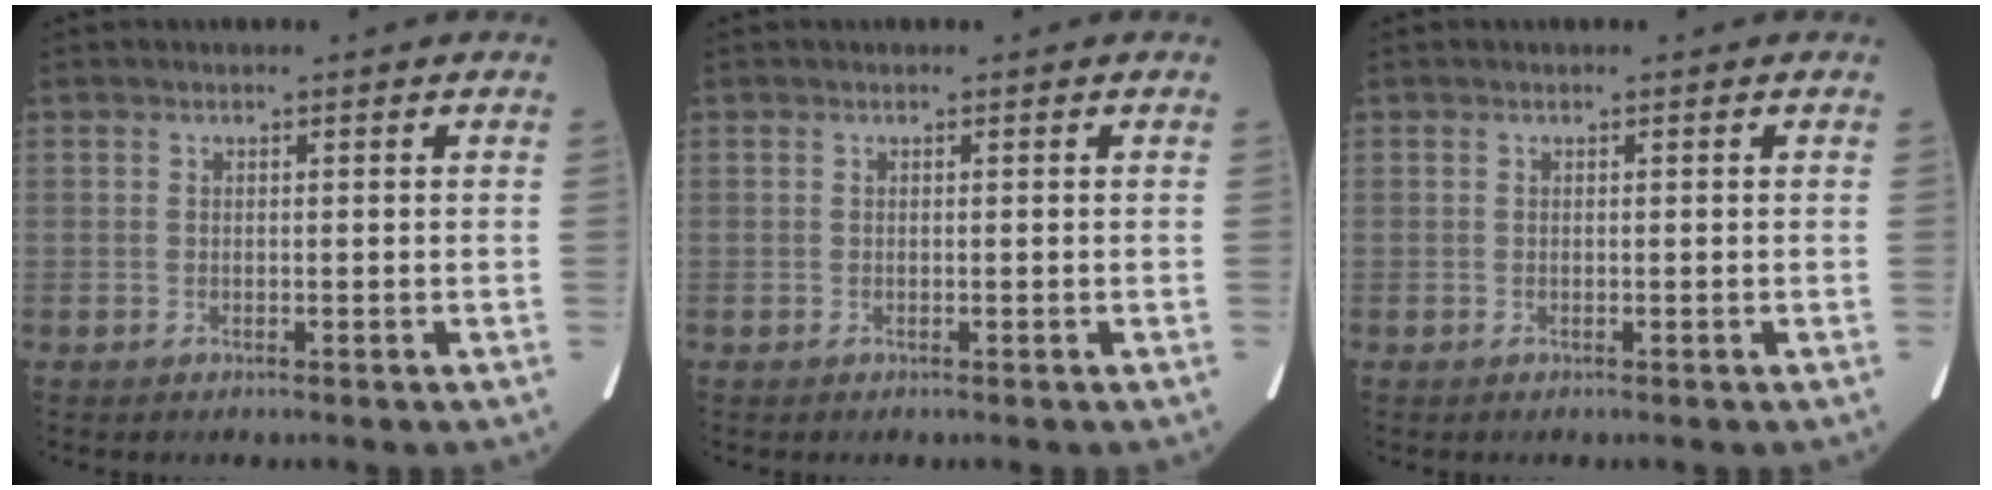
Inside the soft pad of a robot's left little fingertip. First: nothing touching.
{"total": 0.0}
{"total": 0.0}